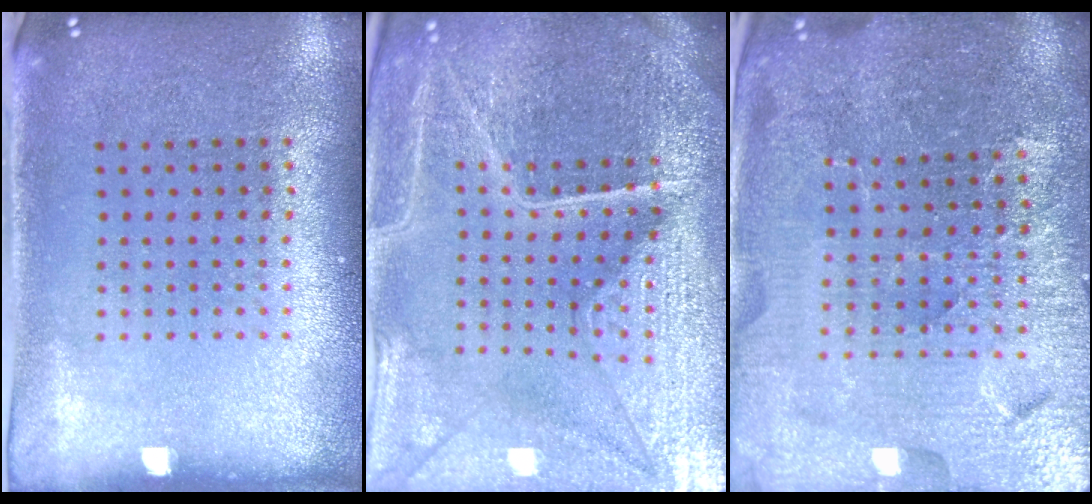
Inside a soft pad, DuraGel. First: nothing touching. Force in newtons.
{"total": 6.0, "press": 5.4, "slide": 2.5}
{"total": 5.5, "press": 5.1, "slide": 2.3}